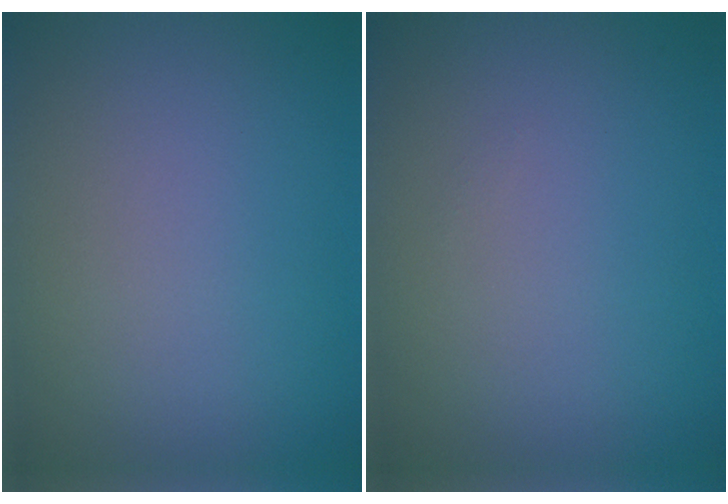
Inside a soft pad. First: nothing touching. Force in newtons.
{"total": 0.0}